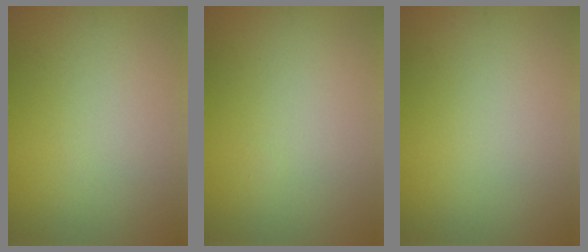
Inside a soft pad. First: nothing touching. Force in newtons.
{"total": 0.0}
{"total": 0.0}